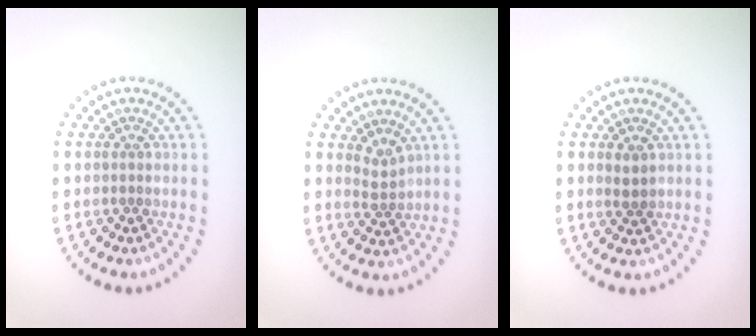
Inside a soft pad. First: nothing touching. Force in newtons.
{"total": 1.6, "press": 1.0, "slide": 1.2}
{"total": 1.1, "press": 1.1, "slide": 0.3}